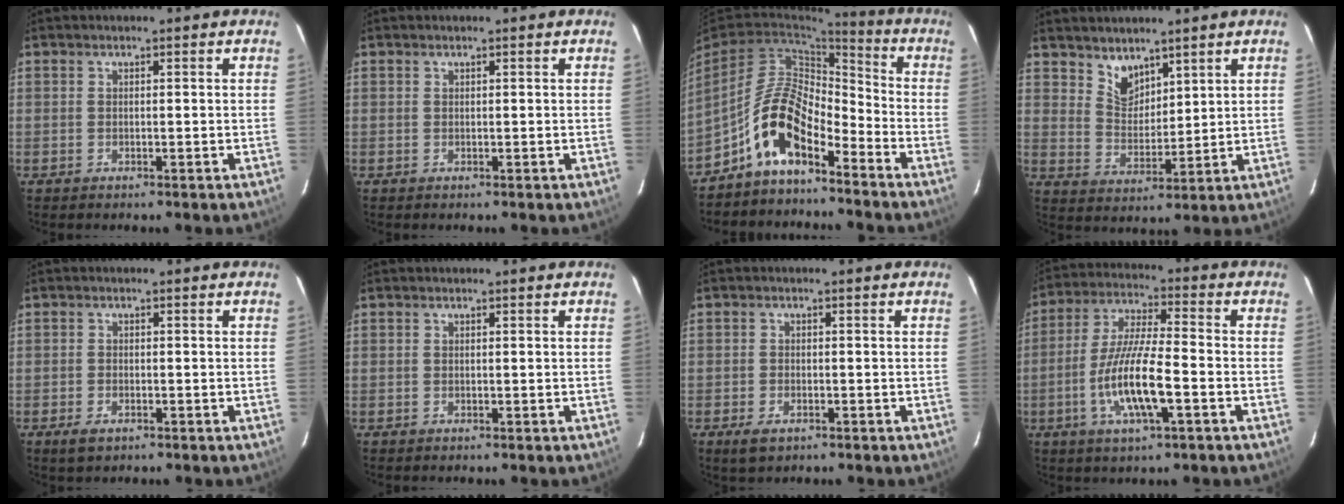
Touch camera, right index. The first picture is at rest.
{"total": 0.0}
{"total": 11.1, "force": [-6.7, 4.7, 7.5], "torque": [-0.153, 0.015, -0.128]}
{"total": 5.8, "force": [4.6, 3.1, 1.6], "torque": [-0.019, 0.001, 0.091]}
{"total": 2.7, "force": [-1.7, 1.4, 1.6], "torque": [-0.035, -0.006, -0.030]}
{"total": 0.0}
{"total": 3.3, "force": [-2.0, 1.7, 2.0], "torque": [-0.045, -0.008, -0.034]}
{"total": 12.6, "force": [-4.3, 2.3, 11.7], "torque": [-0.239, -0.007, -0.081]}